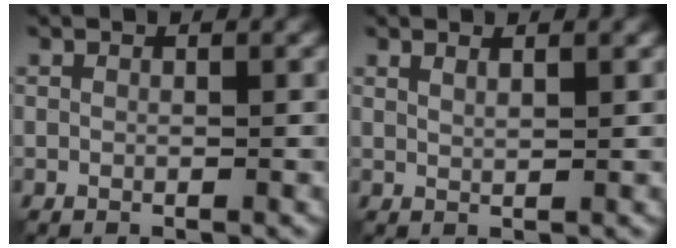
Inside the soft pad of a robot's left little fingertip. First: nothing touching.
{"total": 1.2, "force": [0.9, 0.3, 0.8], "torque": [-0.010, 0.000, 0.012]}